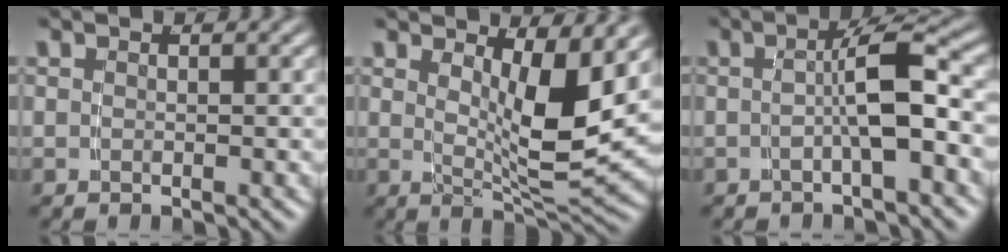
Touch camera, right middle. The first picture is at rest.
{"total": 6.5, "force": [1.9, 1.3, 6.0], "torque": [-0.093, -0.021, 0.038]}
{"total": 3.8, "force": [-1.0, 0.0, 3.7], "torque": [-0.050, 0.009, -0.016]}